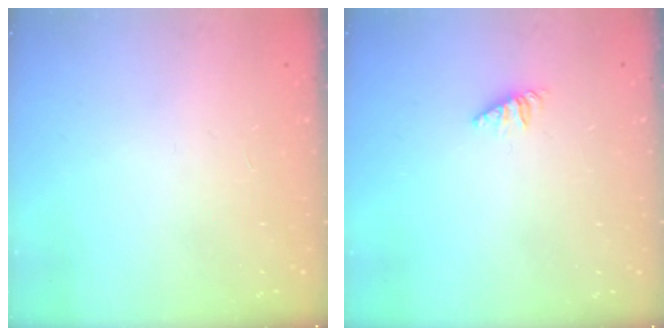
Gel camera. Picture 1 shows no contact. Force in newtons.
{"total": 1.3, "press": 1.3, "slide": 0.3}